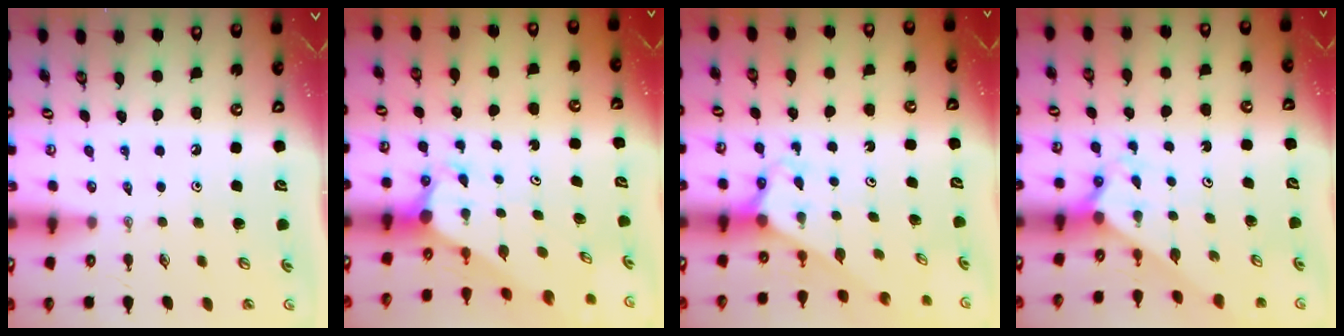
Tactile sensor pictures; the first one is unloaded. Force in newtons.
{"total": 2.5, "press": 2.5, "slide": 0.1}
{"total": 2.6, "press": 2.6, "slide": 0.2}
{"total": 2.1, "press": 2.1, "slide": 0.2}